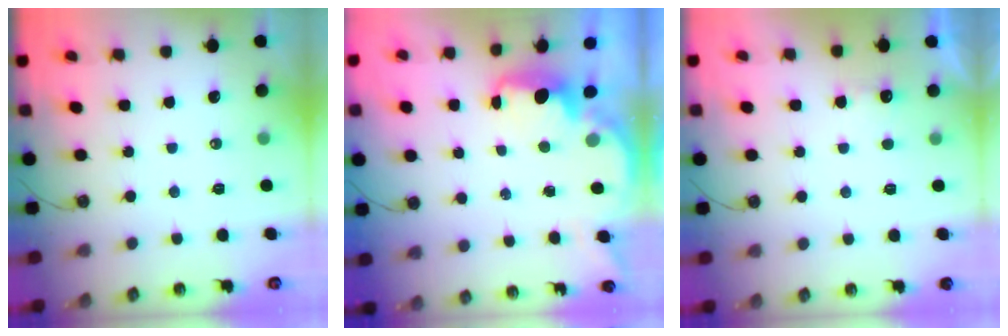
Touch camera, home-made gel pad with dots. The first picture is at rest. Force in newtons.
{"total": 2.4, "press": 2.3, "slide": 0.8}
{"total": 2.0, "press": 1.8, "slide": 0.9}